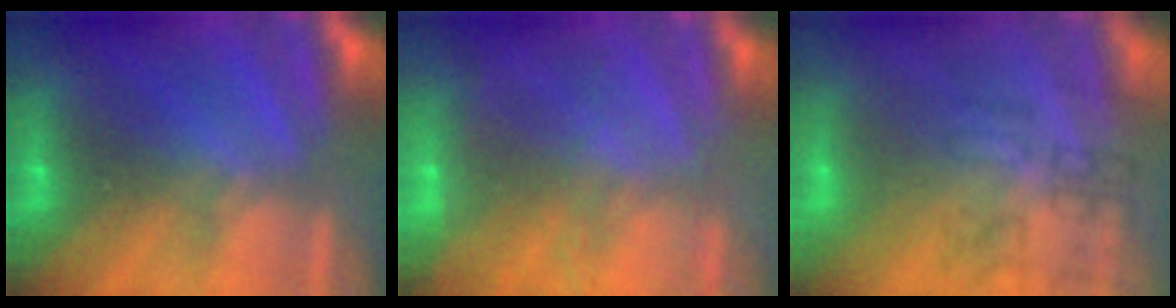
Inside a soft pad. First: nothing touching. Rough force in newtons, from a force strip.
{"total": 5.9}
{"total": 4.6}